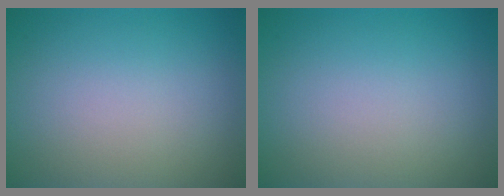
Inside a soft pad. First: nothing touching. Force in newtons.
{"total": 0.0}